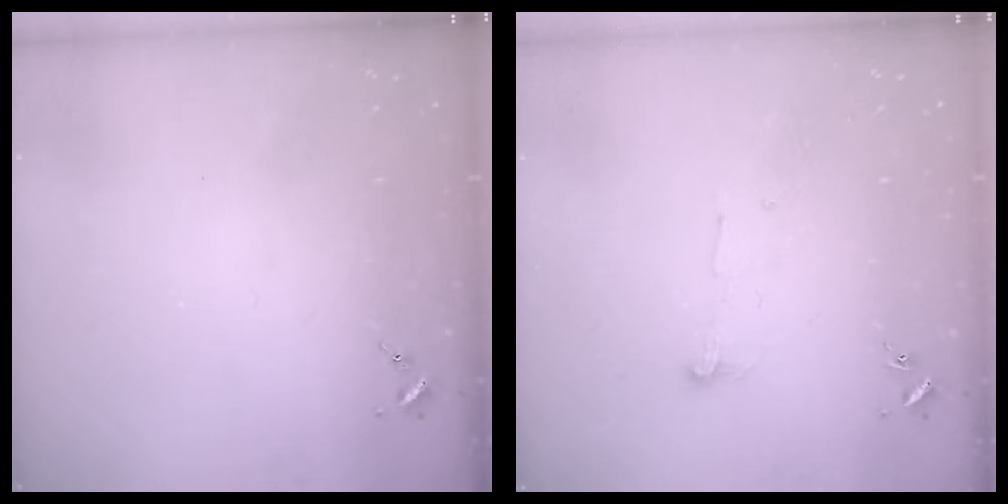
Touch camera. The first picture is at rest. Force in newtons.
{"total": 5.4, "press": 5.4, "slide": 0.2}